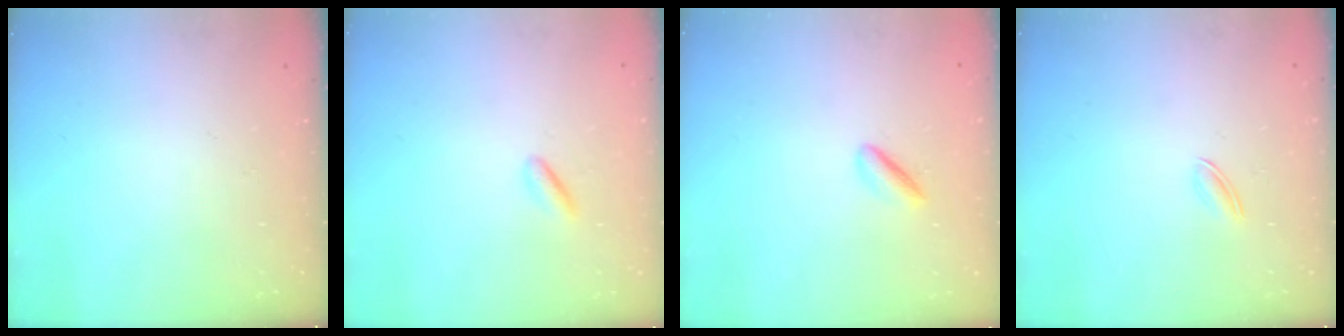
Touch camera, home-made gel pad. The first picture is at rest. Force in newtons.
{"total": 2.5, "press": 2.3, "slide": 1.0}
{"total": 1.9, "press": 1.9, "slide": 0.4}
{"total": 2.5, "press": 2.4, "slide": 0.8}